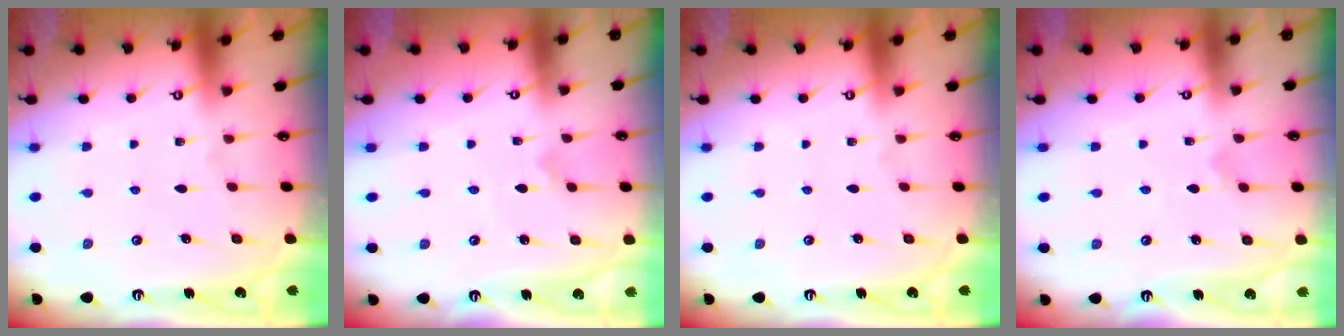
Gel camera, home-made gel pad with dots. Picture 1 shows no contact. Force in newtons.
{"total": 1.7, "press": 1.7, "slide": 0.1}
{"total": 0.0}
{"total": 2.2, "press": 2.2, "slide": 0.4}